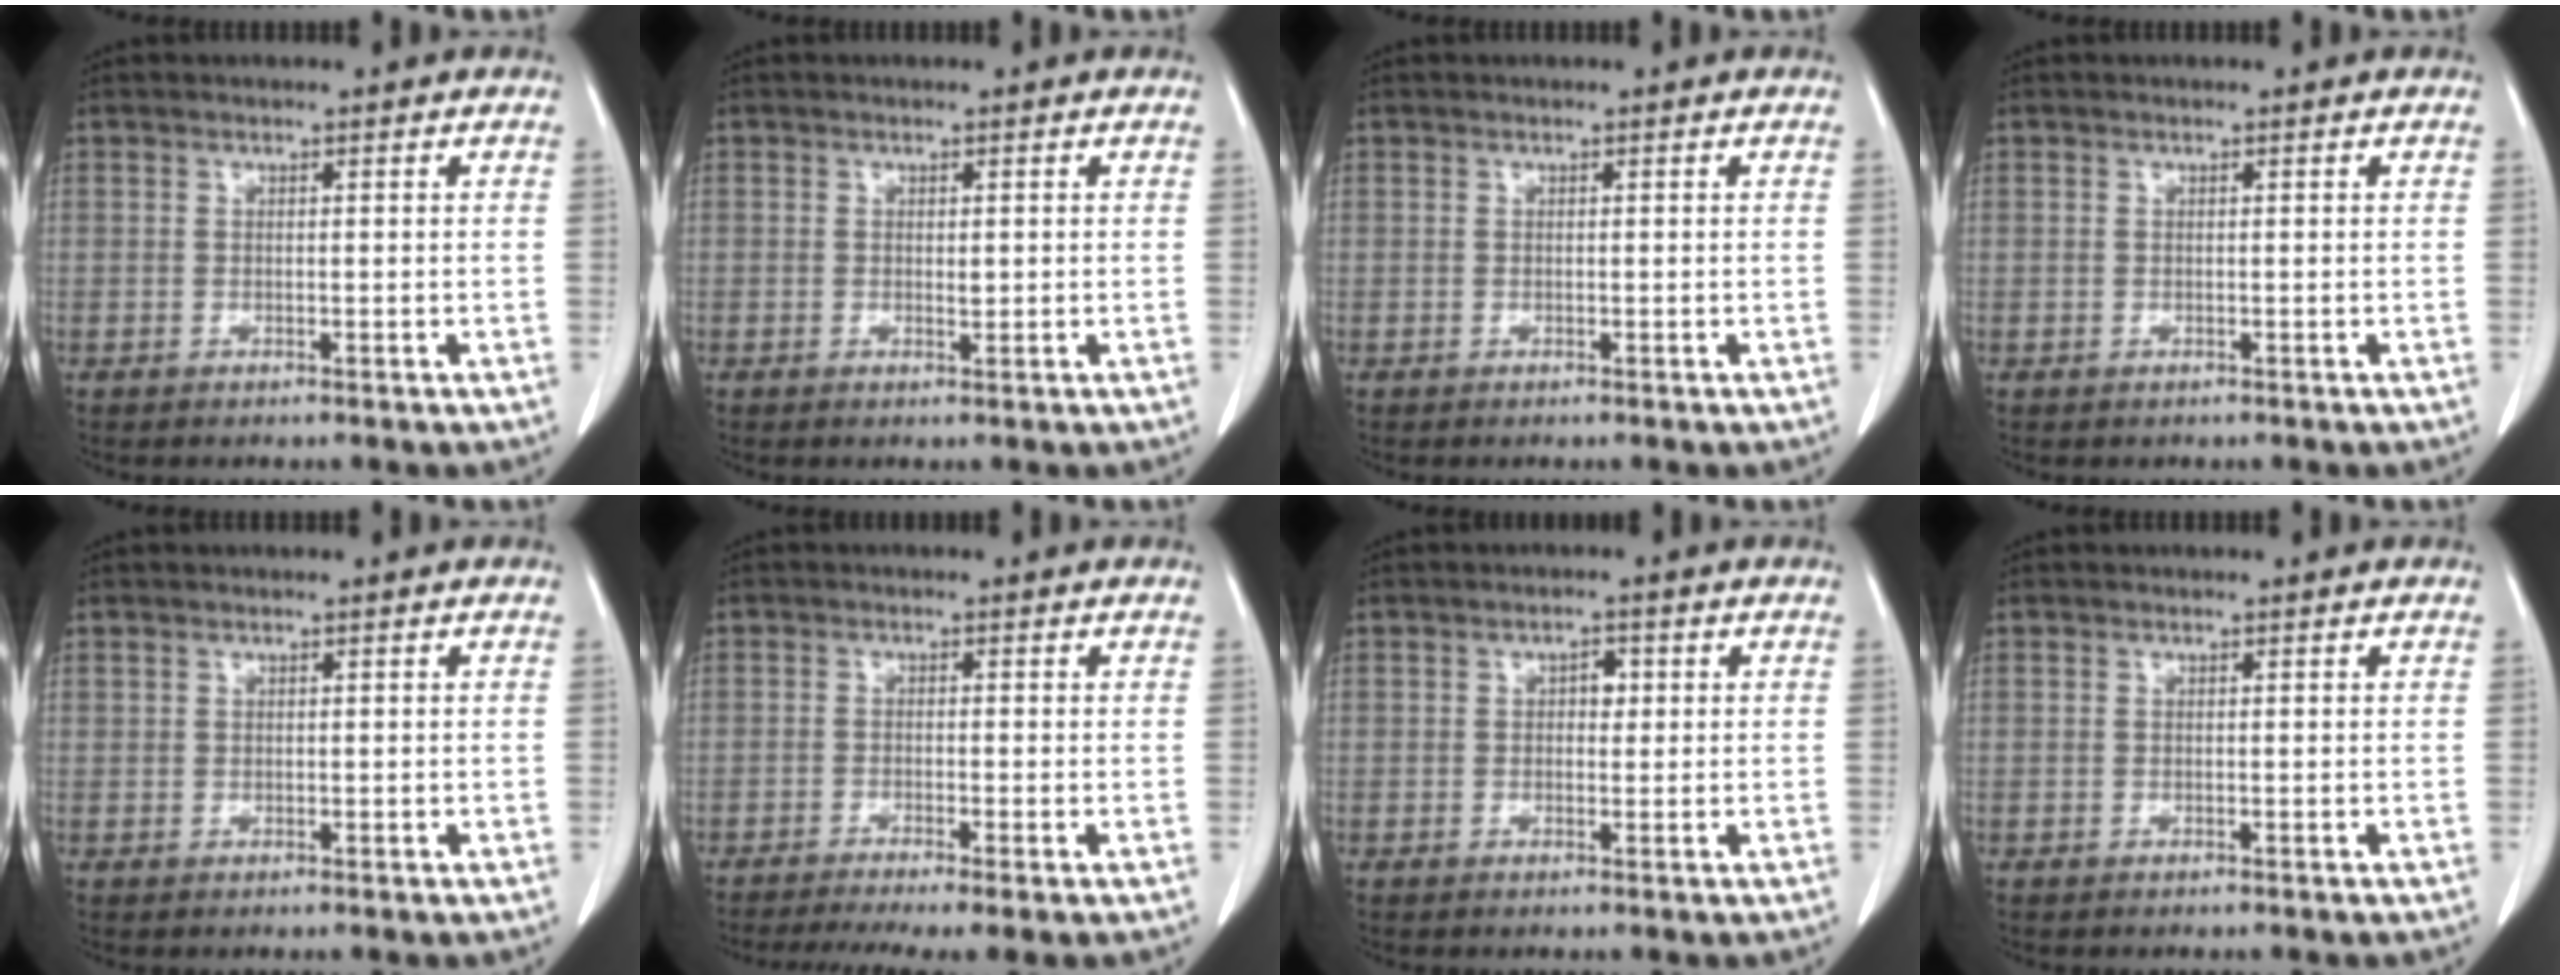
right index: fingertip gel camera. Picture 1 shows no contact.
{"total": 0.9, "force": [0.1, 0.5, 0.7], "torque": [-0.009, -0.001, 0.003]}
{"total": 0.0}
{"total": 0.6, "force": [0.1, 0.6, 0.0], "torque": [0.006, 0.004, 0.000]}
{"total": 0.7, "force": [0.4, 0.5, 0.2], "torque": [0.002, 0.000, 0.009]}
{"total": 7.6, "force": [-5.5, 0.9, 5.2], "torque": [-0.079, -0.012, -0.089]}
{"total": 2.0, "force": [0.5, 1.3, 1.5], "torque": [-0.020, 0.007, 0.006]}
{"total": 0.0}